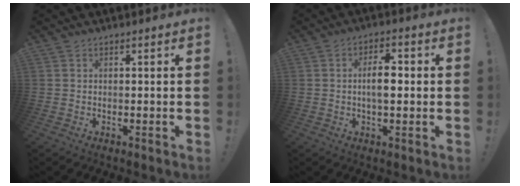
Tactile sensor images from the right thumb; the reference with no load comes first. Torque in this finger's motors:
{"motor_torque": [-0.18, 0.27, -0.28, 0.08, 0.18]}